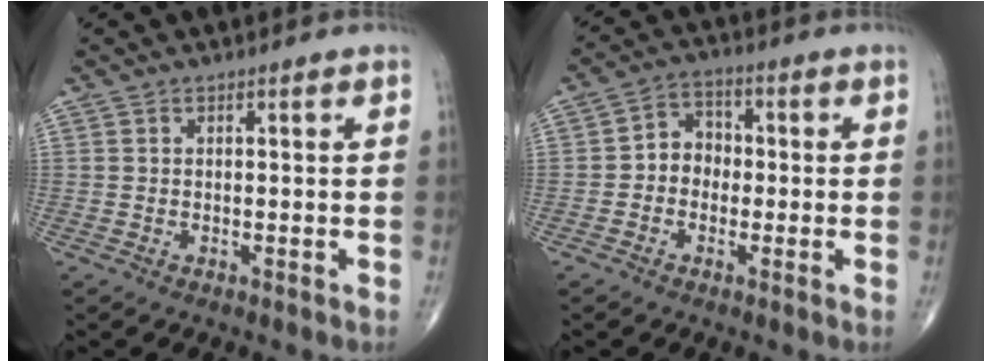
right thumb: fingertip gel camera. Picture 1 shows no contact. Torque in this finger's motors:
{"motor_torque": [-0.19, 0.33, 0.06, -0.02, 0.08]}